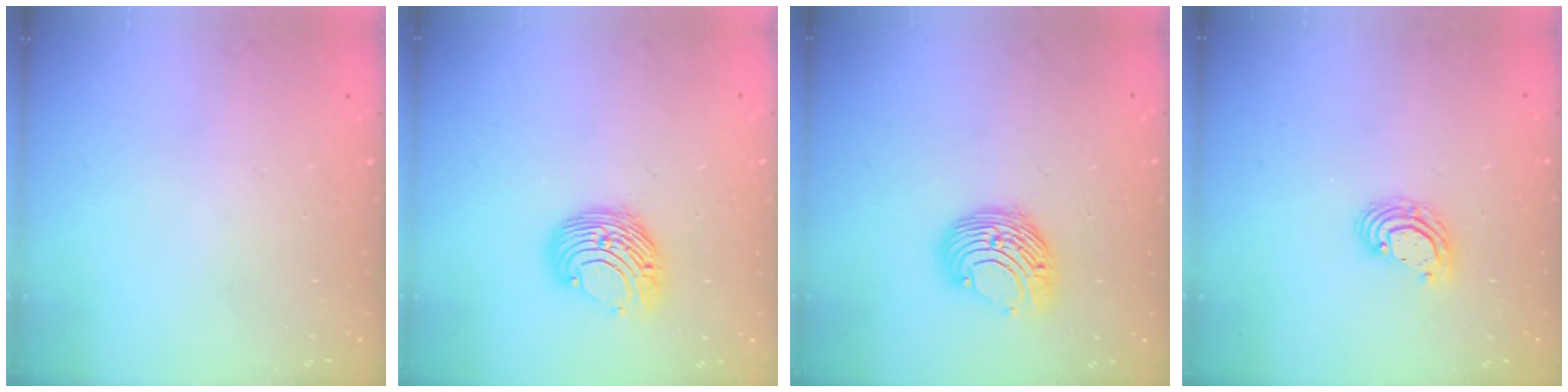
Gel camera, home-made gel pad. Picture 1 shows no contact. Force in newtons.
{"total": 10.7, "press": 10.7, "slide": 0.5}
{"total": 10.7, "press": 10.7, "slide": 0.5}
{"total": 6.0, "press": 6.0, "slide": 0.8}